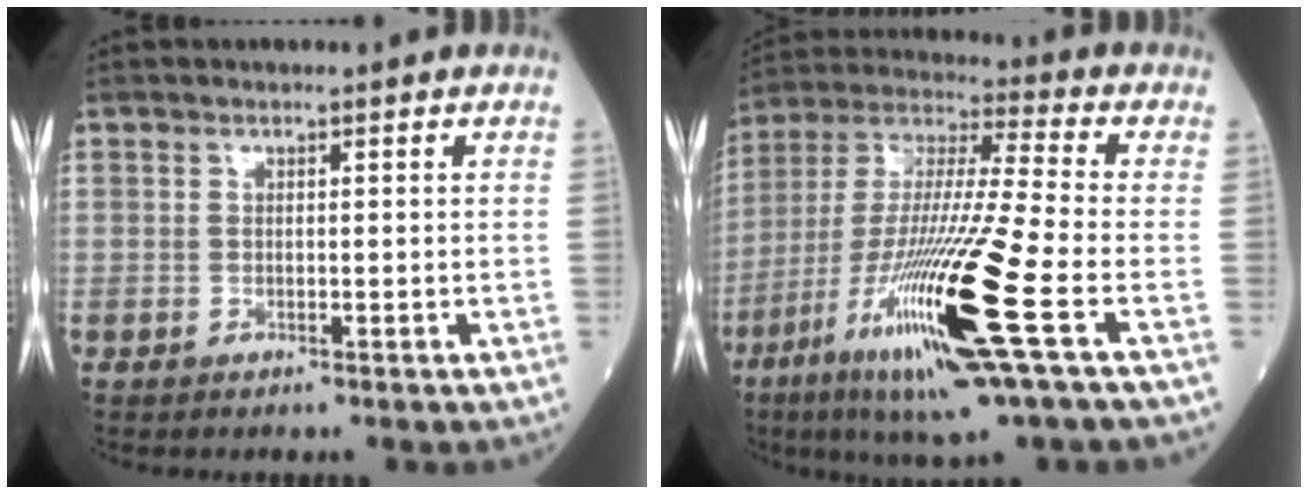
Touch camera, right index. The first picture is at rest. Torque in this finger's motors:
{"motor_torque": [2.14, 0.00, 1.05, 0.21]}